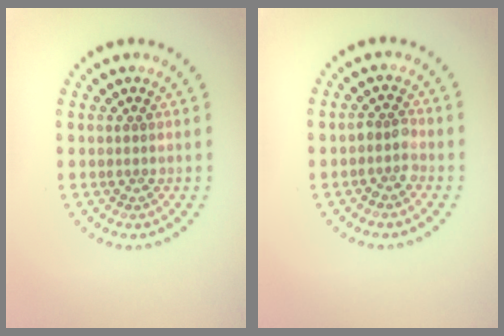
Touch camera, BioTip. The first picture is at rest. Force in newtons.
{"total": 1.6, "press": 1.4, "slide": 0.8}